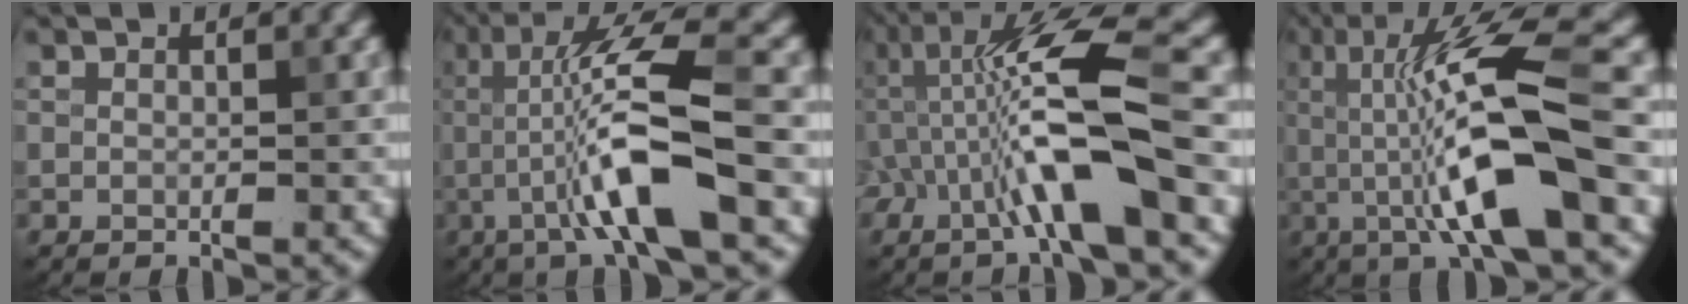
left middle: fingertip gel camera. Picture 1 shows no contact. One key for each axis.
{"total": 8.7, "fx": -1.5, "fy": 1.3, "fz": 8.5, "tx": -0.148, "ty": 0.010, "tz": -0.029}
{"total": 8.5, "fx": -1.9, "fy": 1.4, "fz": 8.1, "tx": -0.143, "ty": 0.020, "tz": -0.036}
{"total": 10.6, "fx": -0.7, "fy": 2.1, "fz": 10.4, "tx": -0.169, "ty": 0.008, "tz": -0.018}